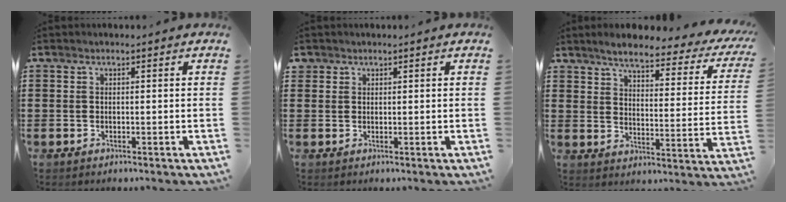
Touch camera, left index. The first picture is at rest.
{"total": 1.2, "force": [0.9, 0.7, 0.1], "torque": [-0.004, 0.004, 0.019]}
{"total": 5.6, "force": [4.8, 0.7, 2.7], "torque": [-0.067, -0.032, 0.076]}